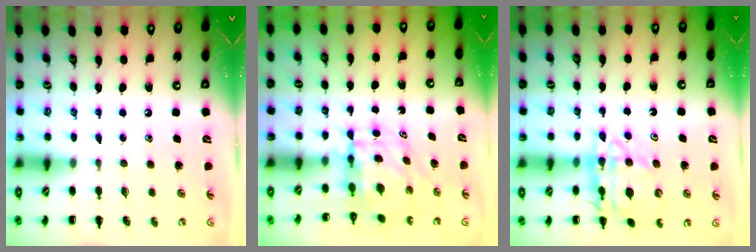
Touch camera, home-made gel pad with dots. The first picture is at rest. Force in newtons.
{"total": 5.4, "press": 5.3, "slide": 1.1}
{"total": 13.4, "press": 13.1, "slide": 2.9}